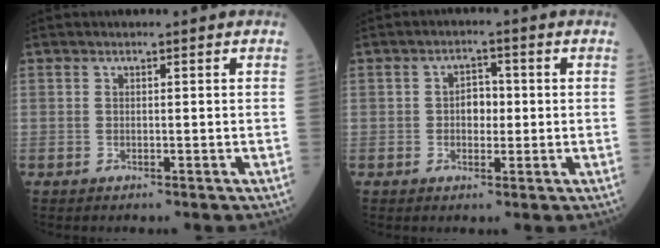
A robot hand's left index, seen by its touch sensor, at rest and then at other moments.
{"total": 3.5, "force": [-0.1, 2.3, 2.6], "torque": [-0.043, 0.009, 0.000]}